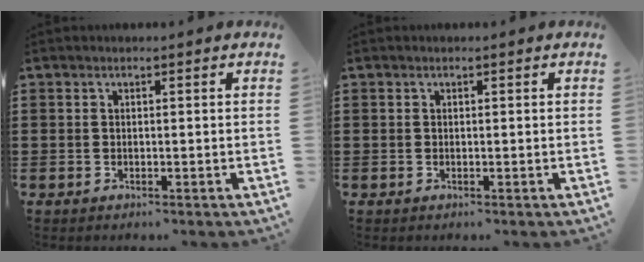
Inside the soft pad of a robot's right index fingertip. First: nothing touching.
{"total": 0.0}